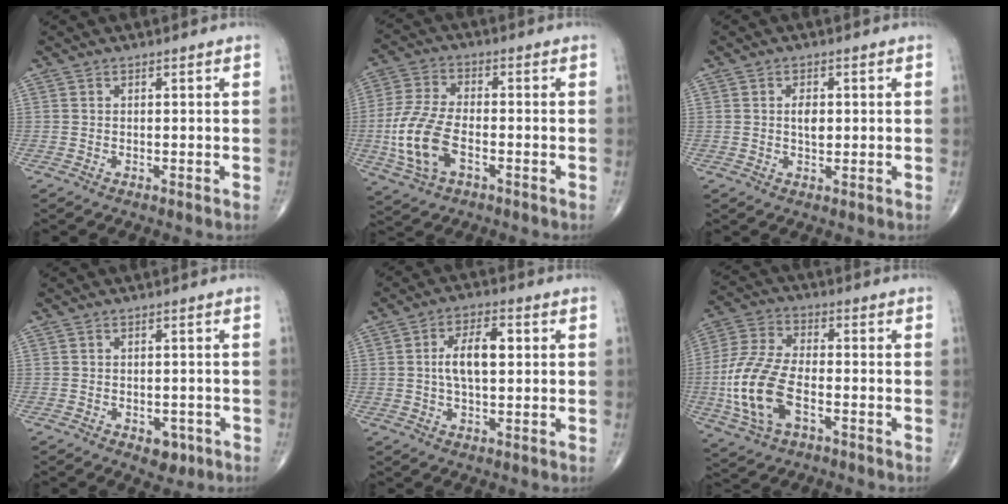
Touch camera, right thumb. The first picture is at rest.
{"total": 12.2, "force": [-3.2, 6.5, 9.9], "torque": [-0.218, 0.012, -0.060]}
{"total": 3.1, "force": [0.4, 1.7, 2.6], "torque": [-0.037, -0.001, 0.005]}
{"total": 3.5, "force": [-1.6, 2.3, 2.0], "torque": [-0.009, 0.004, -0.015]}
{"total": 8.1, "force": [1.0, 3.8, 7.1], "torque": [-0.125, 0.010, 0.013]}
{"total": 15.0, "force": [-3.9, 7.7, 12.3], "torque": [-0.272, 0.015, -0.073]}